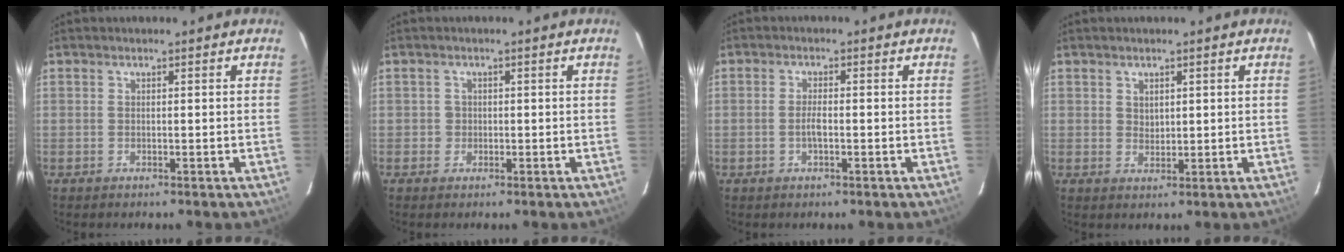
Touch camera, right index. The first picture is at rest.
{"total": 1.4, "force": [-0.2, 1.4, 0.0], "torque": [0.003, 0.003, -0.002]}
{"total": 2.5, "force": [-0.6, 0.8, 2.3], "torque": [-0.044, 0.001, -0.011]}
{"total": 1.9, "force": [1.1, 1.4, 0.8], "torque": [-0.008, 0.002, 0.021]}